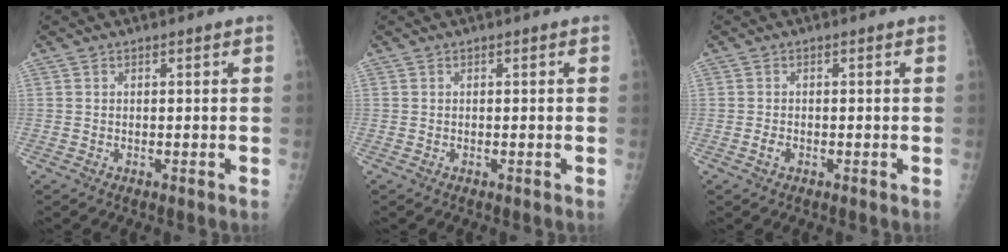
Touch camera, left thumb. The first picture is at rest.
{"total": 0.0}
{"total": 1.4, "force": [-0.6, 0.9, 0.9], "torque": [-0.017, 0.000, -0.011]}